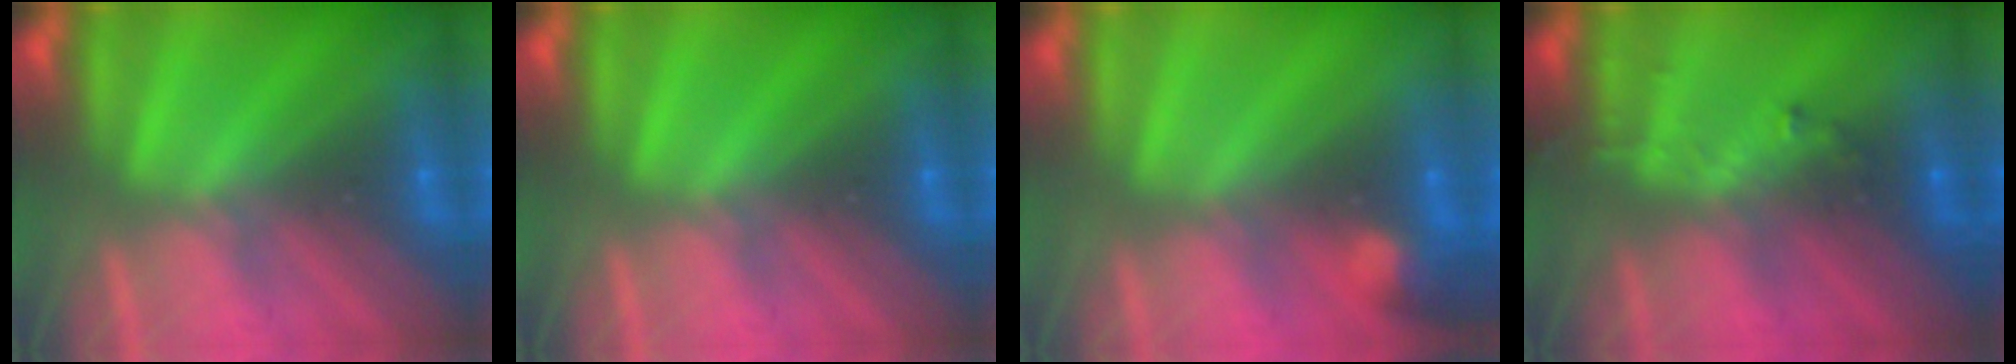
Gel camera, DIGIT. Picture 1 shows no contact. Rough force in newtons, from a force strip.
{"total": 0.0}
{"total": 2.9}
{"total": 3.0}